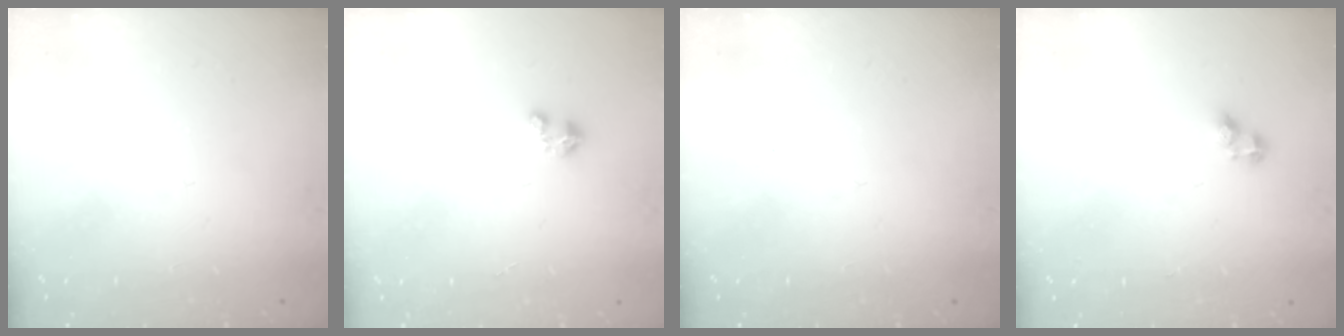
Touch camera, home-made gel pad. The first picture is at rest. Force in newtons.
{"total": 1.5, "press": 1.5, "slide": 0.1}
{"total": 0.0}
{"total": 2.8, "press": 2.8, "slide": 0.3}